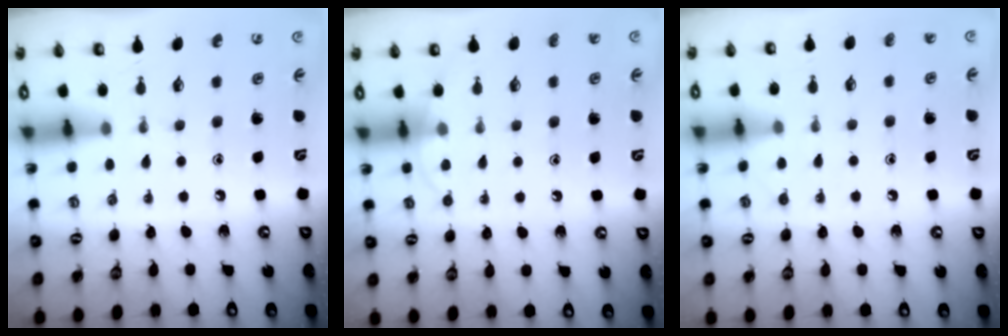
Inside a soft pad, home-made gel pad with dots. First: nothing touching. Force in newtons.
{"total": 4.9, "press": 4.9, "slide": 0.4}
{"total": 4.8, "press": 4.8, "slide": 0.5}